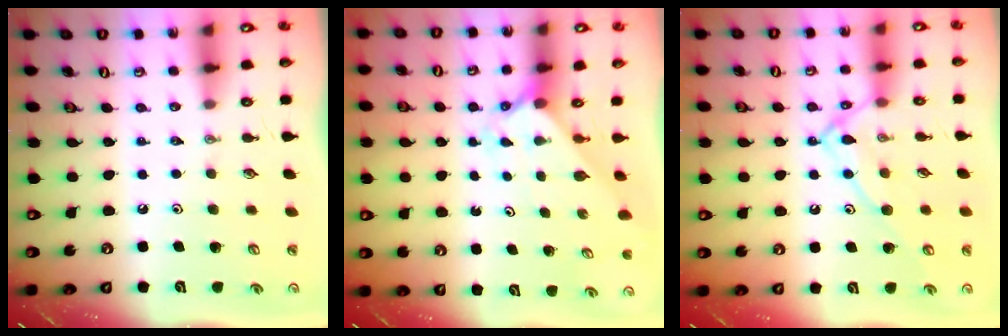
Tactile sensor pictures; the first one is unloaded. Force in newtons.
{"total": 2.0, "press": 2.0, "slide": 0.2}
{"total": 11.6, "press": 11.6, "slide": 0.5}